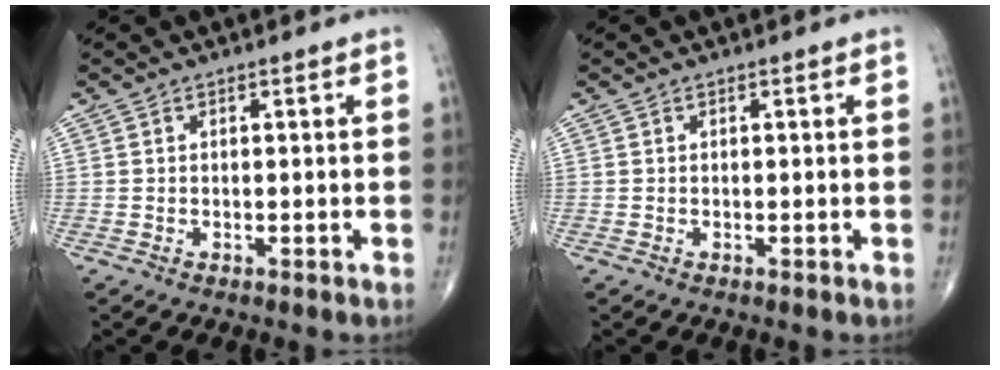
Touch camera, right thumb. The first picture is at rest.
{"total": 0.0}